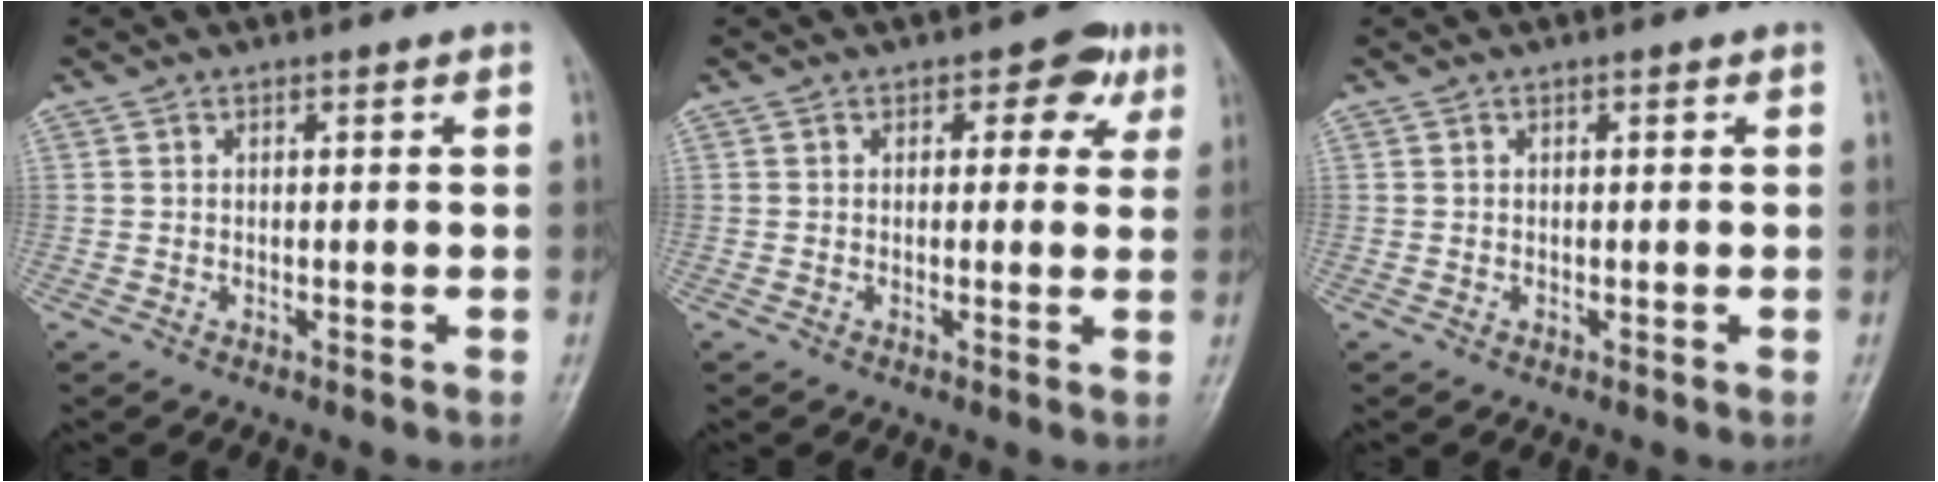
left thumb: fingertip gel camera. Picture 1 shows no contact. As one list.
[{"total": 4.3, "force": [1.8, 2.9, 2.6], "torque": [0.003, -0.001, 0.011]}, {"total": 0.0}]